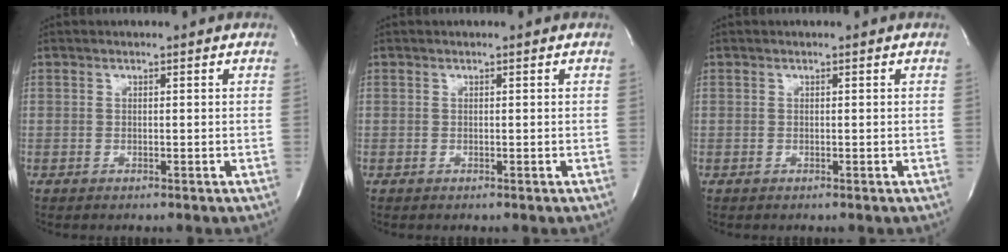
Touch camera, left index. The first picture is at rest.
{"total": 0.0}
{"total": 0.0}